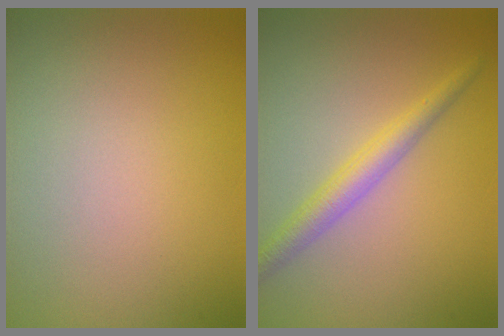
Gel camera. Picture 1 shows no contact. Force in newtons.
{"total": 2.9, "press": 2.9, "slide": 0.0}